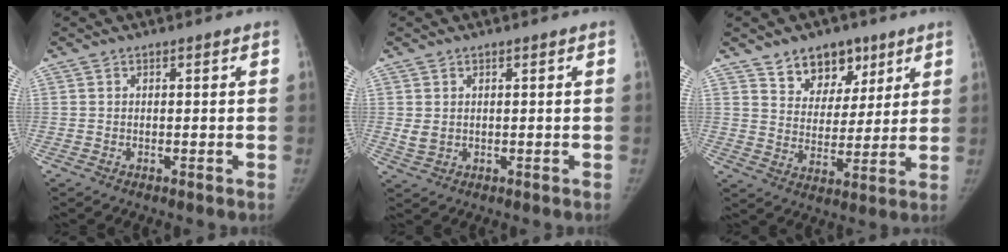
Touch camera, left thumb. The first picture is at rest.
{"total": 2.3, "force": [0.4, 1.7, 1.4], "torque": [-0.024, -0.007, 0.015]}
{"total": 10.7, "force": [6.9, 7.2, 3.9], "torque": [-0.016, -0.036, 0.116]}